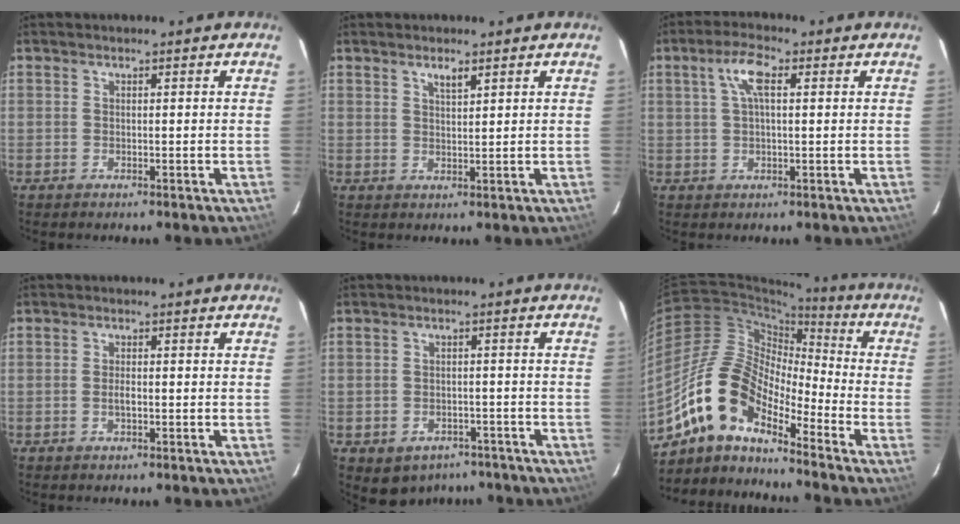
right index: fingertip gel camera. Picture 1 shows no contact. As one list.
[{"total": 2.2, "force": [1.5, 0.5, 1.5], "torque": [-0.023, 0.003, 0.027]}, {"total": 5.2, "force": [1.7, 1.7, 4.7], "torque": [-0.090, 0.013, 0.032]}, {"total": 1.4, "force": [-0.4, 0.6, 1.2], "torque": [-0.022, -0.001, -0.007]}, {"total": 8.8, "force": [-6.1, 5.7, 2.8], "torque": [-0.061, 0.010, -0.064]}, {"total": 13.3, "force": [-10.0, 5.1, 7.2], "torque": [-0.122, 0.012, -0.206]}]